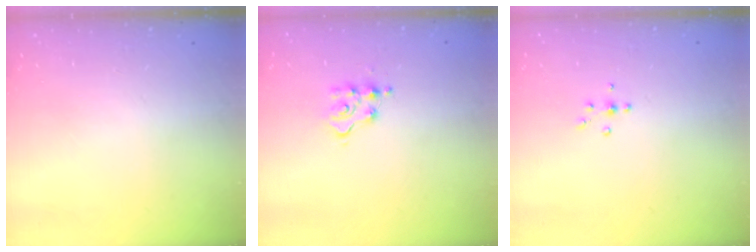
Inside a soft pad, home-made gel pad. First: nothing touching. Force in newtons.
{"total": 5.4, "press": 5.4, "slide": 0.6}
{"total": 4.6, "press": 4.4, "slide": 1.2}